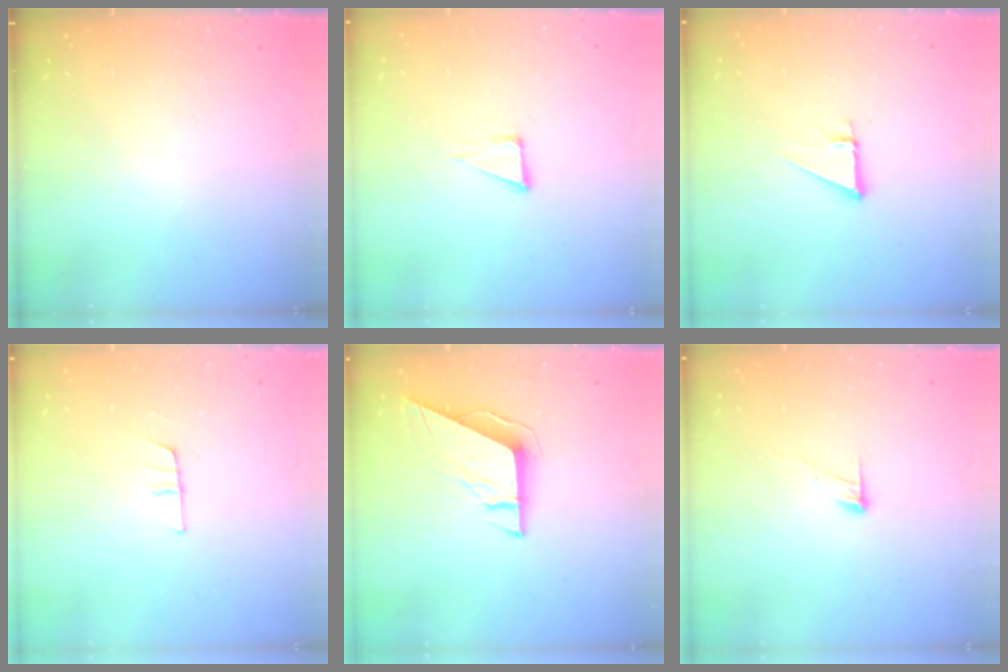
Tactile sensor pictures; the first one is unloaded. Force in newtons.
{"total": 5.2, "press": 4.2, "slide": 3.1}
{"total": 3.6, "press": 3.6, "slide": 0.3}
{"total": 7.6, "press": 7.0, "slide": 3.0}
{"total": 9.0, "press": 9.0, "slide": 1.0}
{"total": 6.5, "press": 6.5, "slide": 0.5}